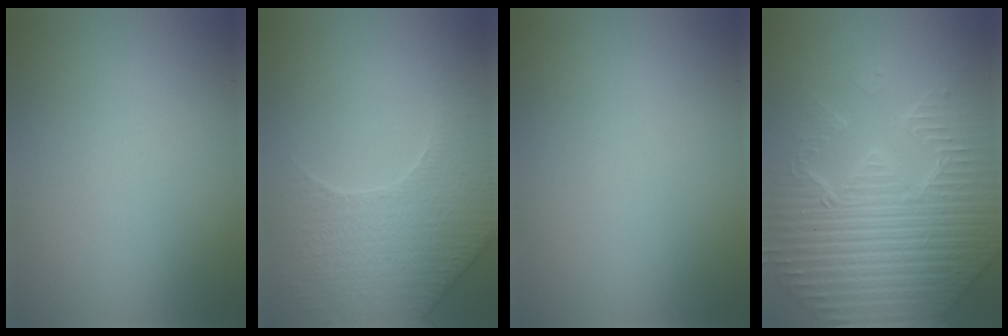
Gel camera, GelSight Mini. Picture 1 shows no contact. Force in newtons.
{"total": 4.2, "press": 4.1, "slide": 1.0}
{"total": 0.0}
{"total": 7.1, "press": 6.9, "slide": 1.8}